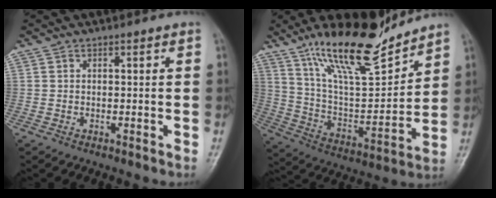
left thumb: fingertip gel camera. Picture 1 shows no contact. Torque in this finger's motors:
{"motor_torque": [0.20, 0.02, 1.42, -1.35, 0.18]}